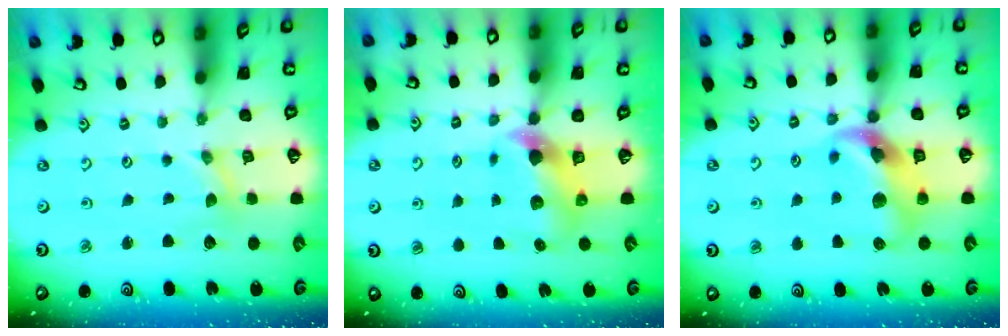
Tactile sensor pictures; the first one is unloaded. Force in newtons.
{"total": 6.2, "press": 6.1, "slide": 0.7}
{"total": 11.8, "press": 11.7, "slide": 1.6}